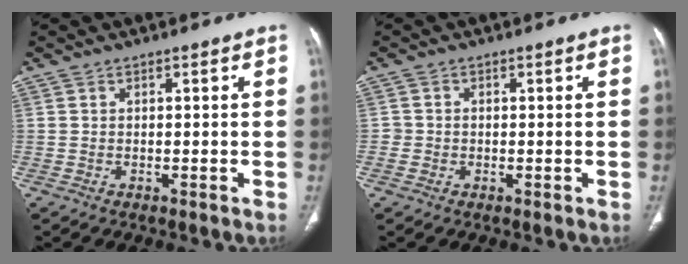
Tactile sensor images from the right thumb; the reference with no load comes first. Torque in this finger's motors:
{"motor_torque": [0.04, -0.28, -0.29, 0.32, -0.04]}